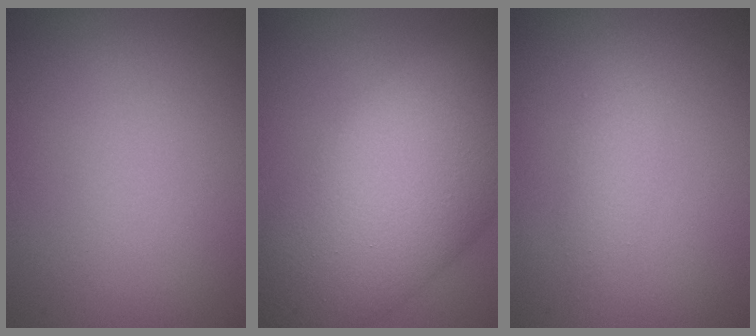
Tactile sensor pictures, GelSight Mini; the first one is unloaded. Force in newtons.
{"total": 13.4, "press": 13.4, "slide": 0.5}
{"total": 1.4, "press": 1.4, "slide": 0.0}